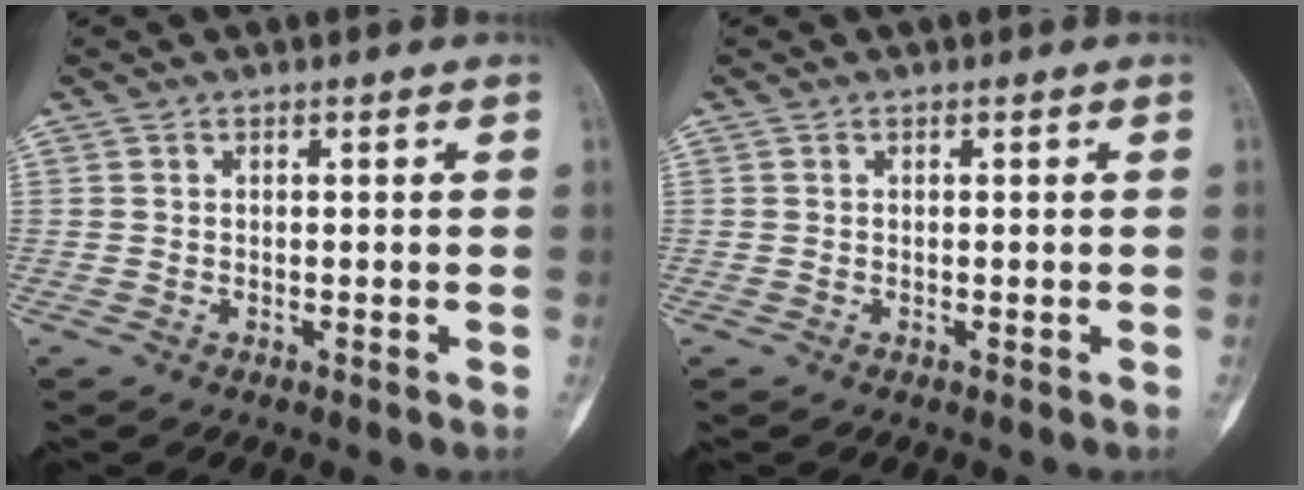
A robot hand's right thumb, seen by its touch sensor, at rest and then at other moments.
{"total": 0.0}